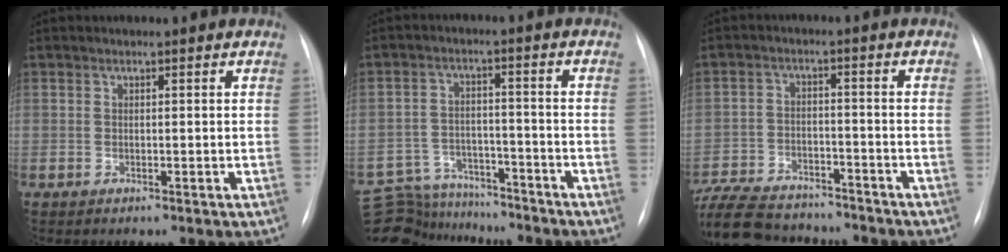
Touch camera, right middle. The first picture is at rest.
{"total": 16.5, "force": [-14.9, 5.6, 4.2], "torque": [-0.104, 0.011, -0.222]}
{"total": 18.1, "force": [-15.7, 6.0, 6.8], "torque": [-0.182, -0.014, -0.239]}